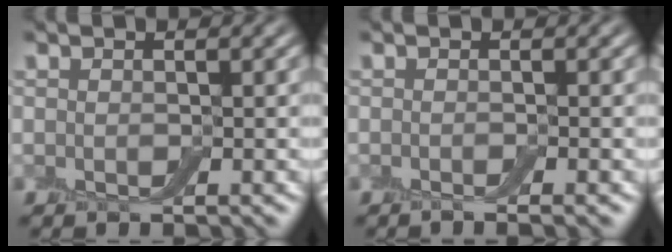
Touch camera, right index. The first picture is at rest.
{"total": 1.5, "force": [-0.7, 0.3, 1.3], "torque": [-0.008, -0.002, -0.014]}